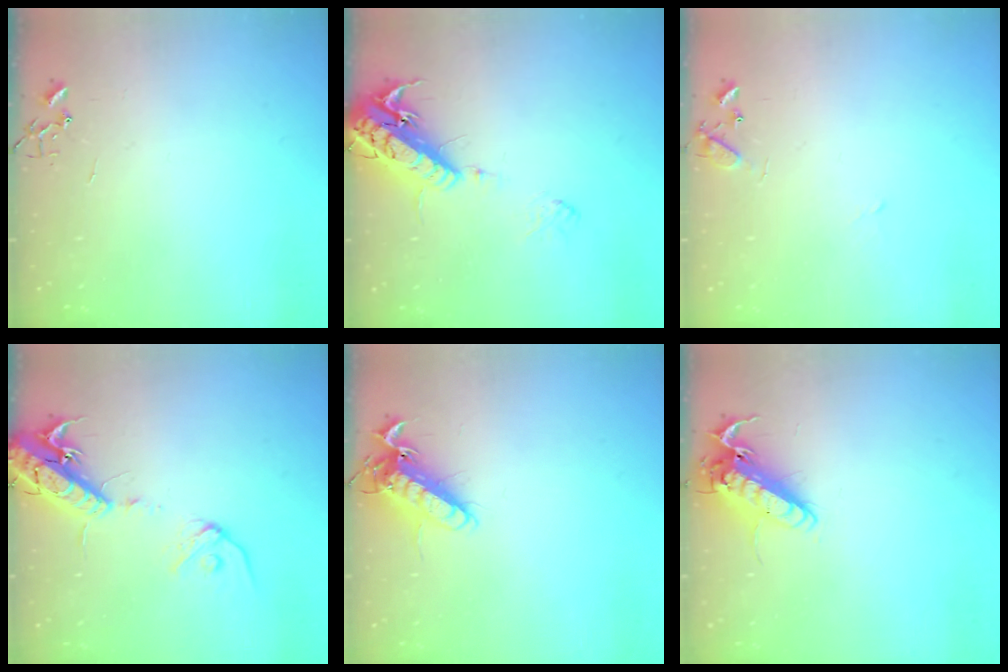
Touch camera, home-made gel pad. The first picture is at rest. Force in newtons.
{"total": 16.4, "press": 15.9, "slide": 3.8}
{"total": 8.6, "press": 8.5, "slide": 1.1}
{"total": 17.2, "press": 16.9, "slide": 3.1}
{"total": 13.3, "press": 13.2, "slide": 1.8}
{"total": 13.8, "press": 13.7, "slide": 2.0}